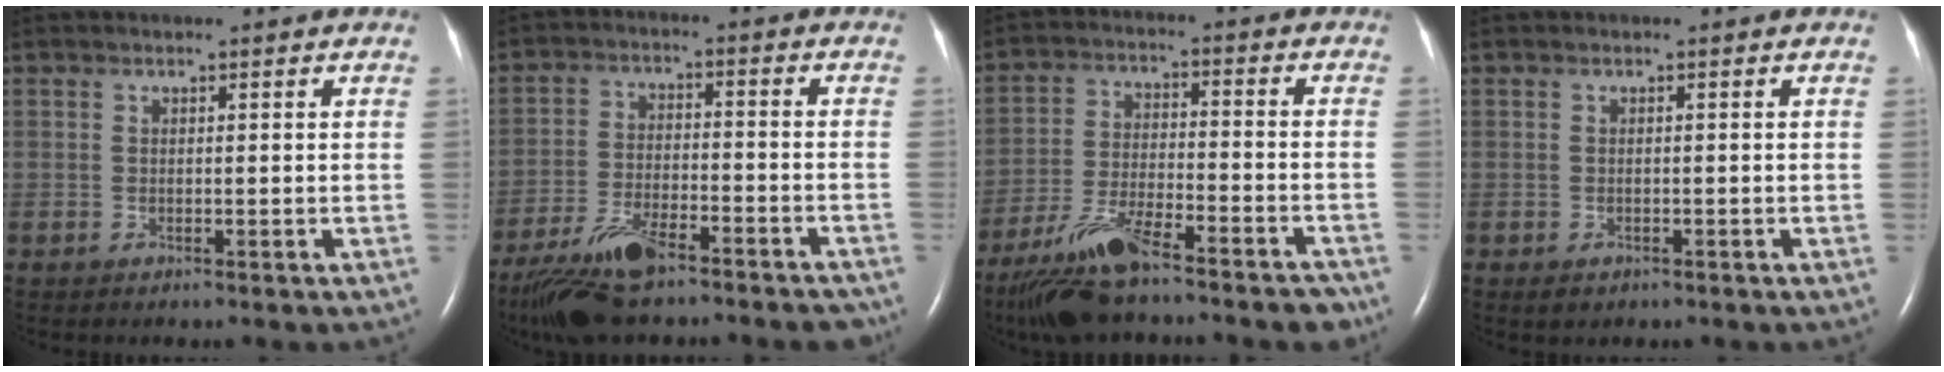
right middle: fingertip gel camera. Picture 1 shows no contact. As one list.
[{"total": 14.3, "force": [-11.4, 3.4, 7.9], "torque": [-0.138, -0.009, -0.189]}, {"total": 14.5, "force": [-11.6, 2.8, 8.3], "torque": [-0.145, -0.009, -0.198]}, {"total": 1.2, "force": [-0.6, 0.9, 0.5], "torque": [-0.006, 0.002, -0.003]}]